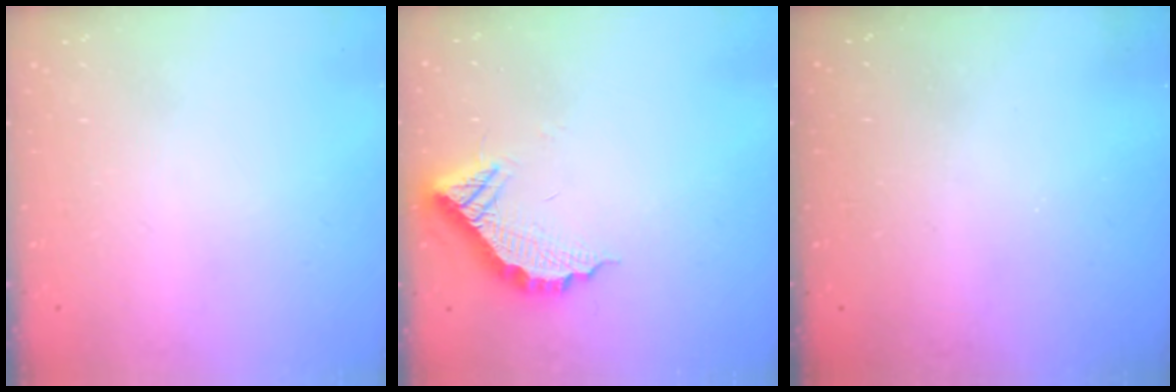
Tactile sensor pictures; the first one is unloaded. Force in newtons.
{"total": 10.7, "press": 10.7, "slide": 0.3}
{"total": 3.2, "press": 3.2, "slide": 0.1}